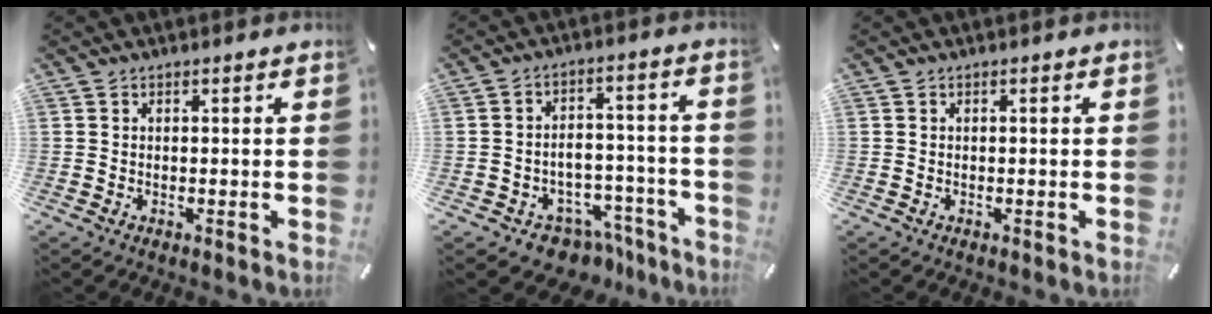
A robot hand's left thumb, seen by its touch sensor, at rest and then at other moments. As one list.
[{"total": 7.1, "force": [-4.2, 5.4, 1.7], "torque": [-0.027, 0.031, -0.068]}, {"total": 0.0}]